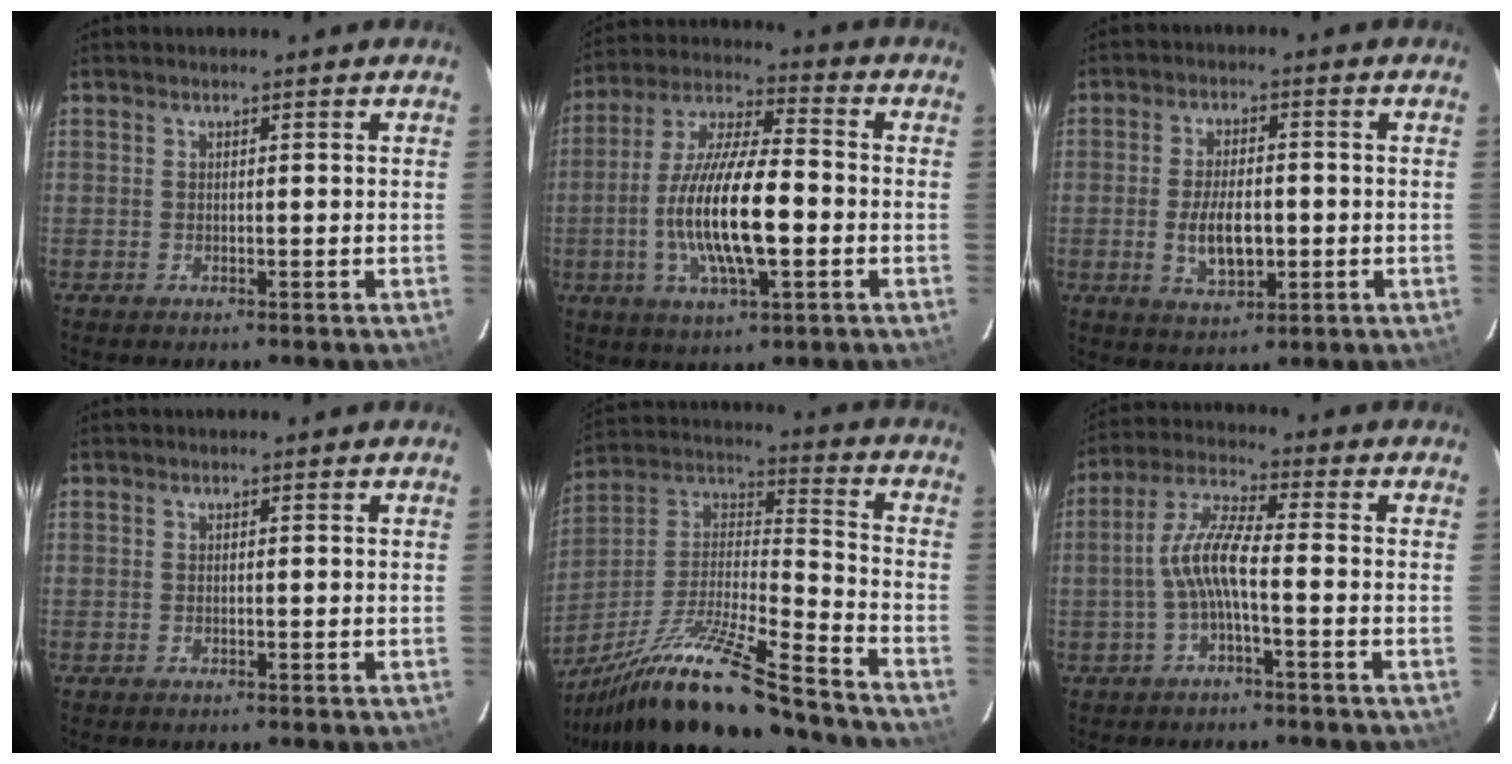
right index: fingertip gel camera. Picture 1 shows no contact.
{"total": 16.7, "force": [-3.3, 4.7, 15.7], "torque": [-0.308, -0.005, -0.062]}
{"total": 8.0, "force": [-1.4, 3.9, 6.8], "torque": [-0.132, -0.006, -0.018]}
{"total": 0.0}
{"total": 25.1, "force": [-20.0, 3.1, 14.9], "torque": [-0.266, -0.025, -0.330]}
{"total": 7.2, "force": [-1.9, 1.1, 6.9], "torque": [-0.157, 0.015, -0.037]}